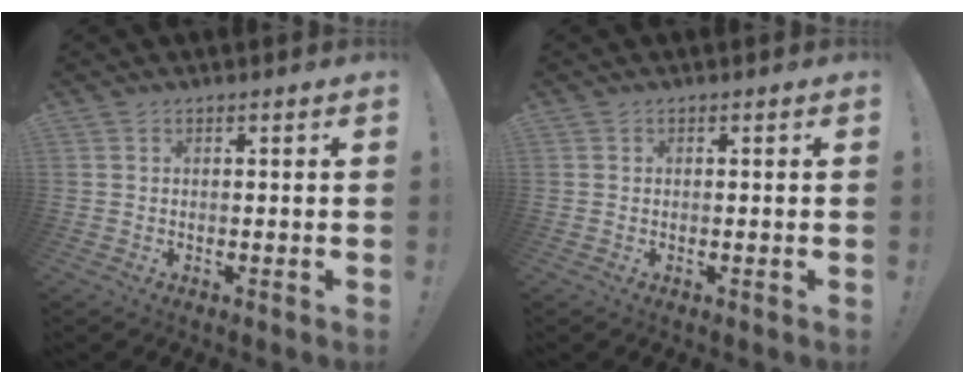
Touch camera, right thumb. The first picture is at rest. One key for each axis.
{"total": 0.0}